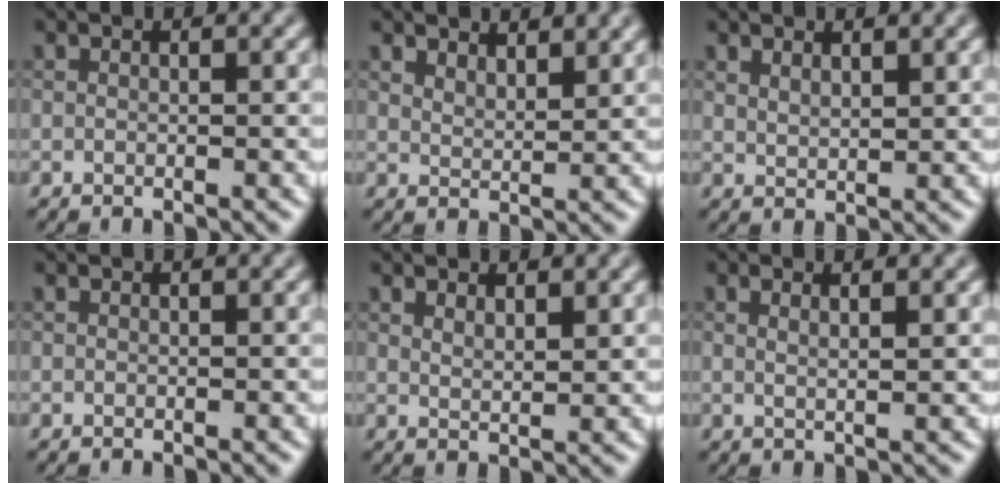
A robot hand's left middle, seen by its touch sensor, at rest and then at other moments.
{"total": 3.9, "force": [3.4, 1.1, 1.4], "torque": [-0.022, 0.004, 0.047]}
{"total": 1.5, "force": [1.3, 0.4, 0.7], "torque": [-0.015, -0.001, 0.024]}
{"total": 0.0}
{"total": 1.7, "force": [1.3, 0.5, 0.9], "torque": [-0.019, -0.003, 0.024]}
{"total": 2.6, "force": [1.2, 0.9, 2.1], "torque": [-0.019, 0.003, 0.003]}